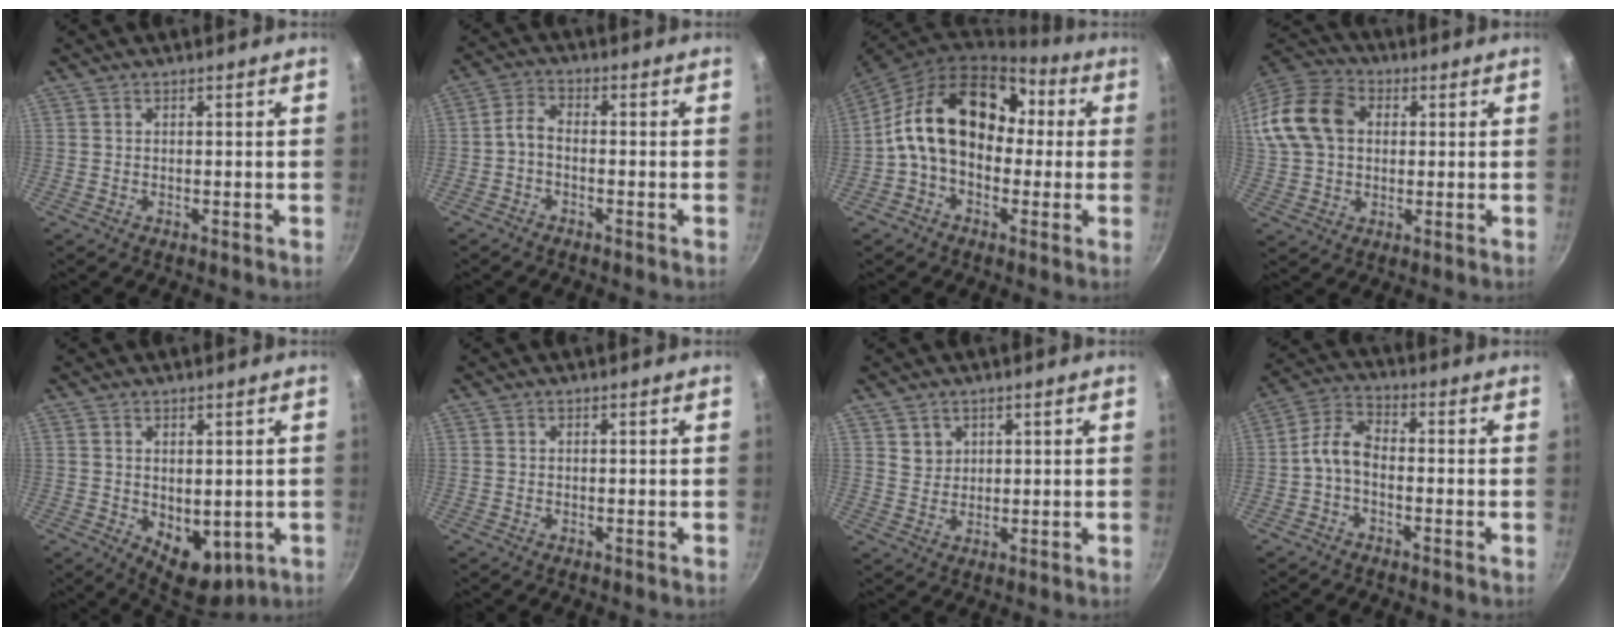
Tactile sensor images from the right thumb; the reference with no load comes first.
{"total": 3.1, "force": [-1.5, 1.7, 2.2], "torque": [-0.051, 0.023, -0.038]}
{"total": 17.8, "force": [1.1, 12.8, 12.2], "torque": [-0.170, 0.049, 0.000]}
{"total": 17.7, "force": [3.2, 13.2, 11.2], "torque": [-0.230, 0.033, 0.047]}
{"total": 8.0, "force": [-0.7, 5.2, 6.1], "torque": [-0.059, -0.017, 0.009]}
{"total": 0.0}
{"total": 2.9, "force": [1.5, 2.4, 0.6], "torque": [0.008, 0.002, 0.030]}
{"total": 5.8, "force": [-2.0, 3.4, 4.3], "torque": [-0.089, 0.035, -0.050]}